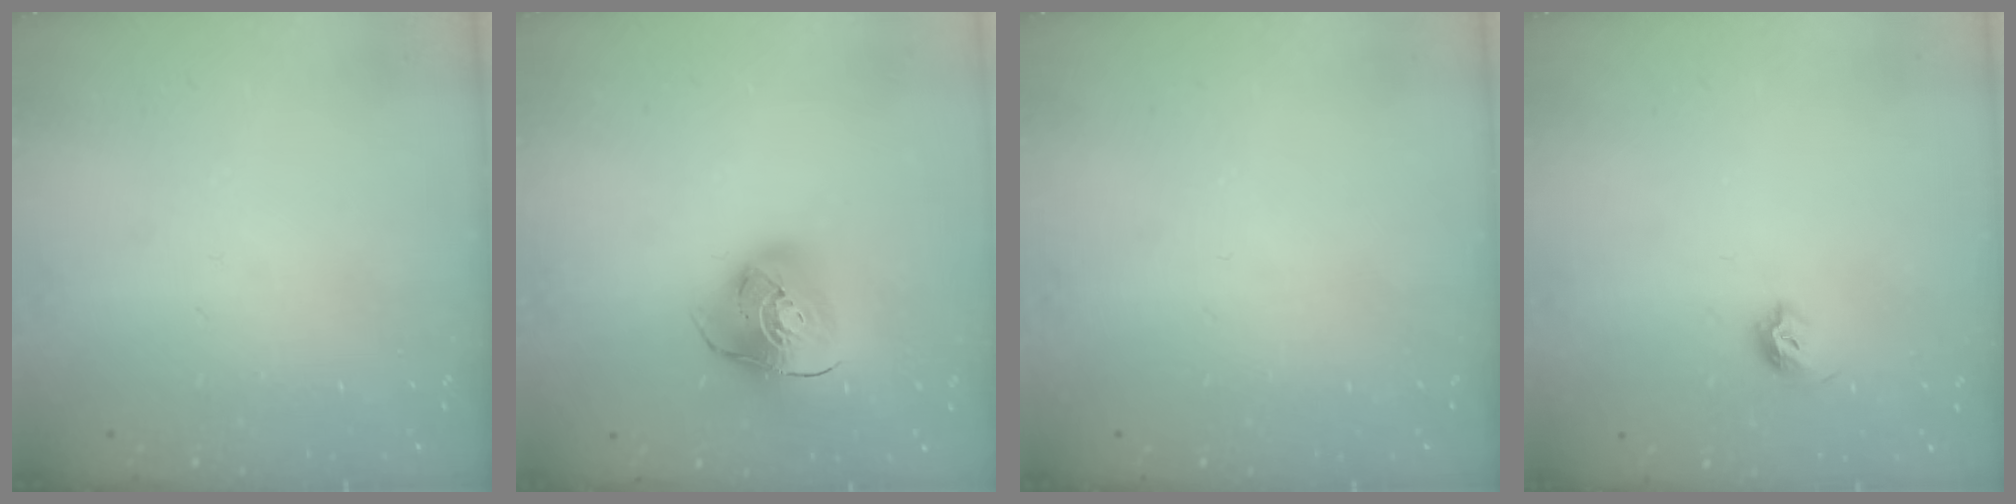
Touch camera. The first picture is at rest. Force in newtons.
{"total": 12.7, "press": 12.6, "slide": 1.7}
{"total": 0.0}
{"total": 5.6, "press": 5.5, "slide": 1.3}